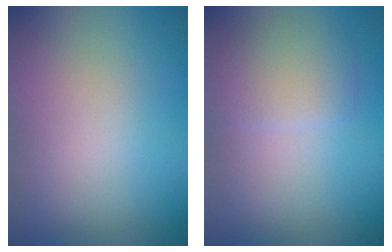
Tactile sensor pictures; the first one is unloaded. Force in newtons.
{"total": 2.9, "press": 2.9, "slide": 0.1}